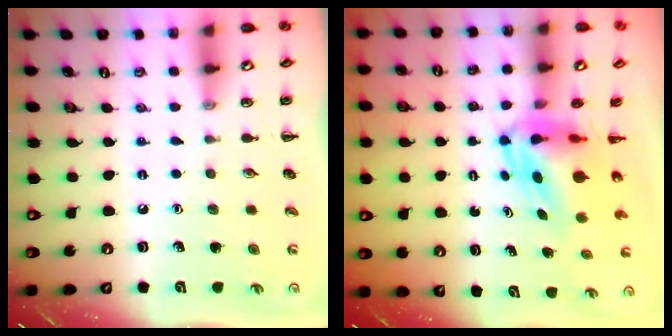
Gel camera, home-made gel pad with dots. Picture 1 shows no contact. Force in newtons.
{"total": 5.4, "press": 5.1, "slide": 1.6}